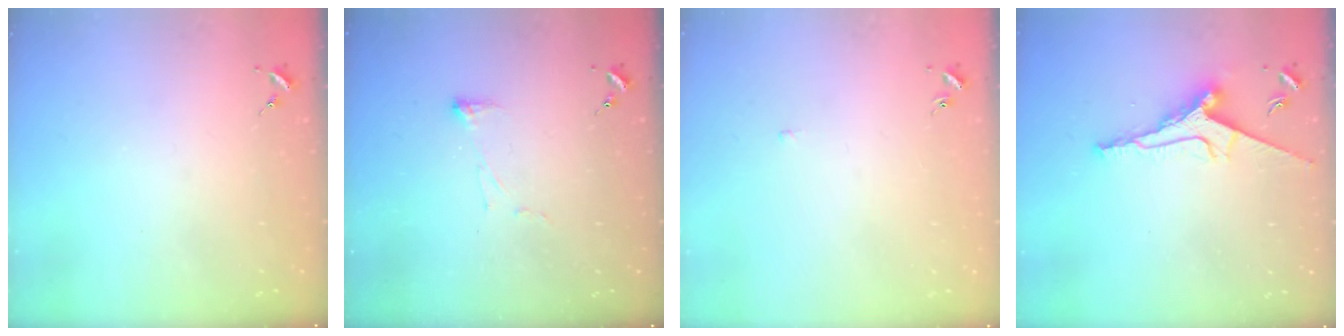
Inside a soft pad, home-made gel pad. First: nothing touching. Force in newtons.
{"total": 3.8, "press": 3.8, "slide": 0.6}
{"total": 2.0, "press": 1.9, "slide": 0.4}
{"total": 10.0, "press": 10.0, "slide": 0.3}